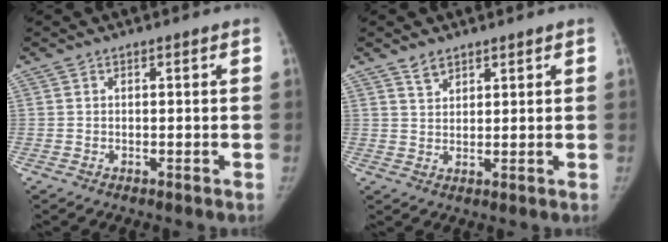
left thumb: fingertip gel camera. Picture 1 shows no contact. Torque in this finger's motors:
{"motor_torque": [0.23, 0.30, -0.36, -0.03, 0.07]}